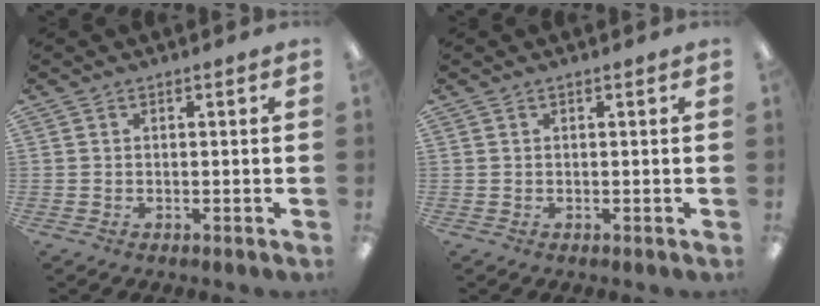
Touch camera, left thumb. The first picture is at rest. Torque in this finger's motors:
{"motor_torque": [-0.04, 0.02, -0.04, 0.03, 0.00]}